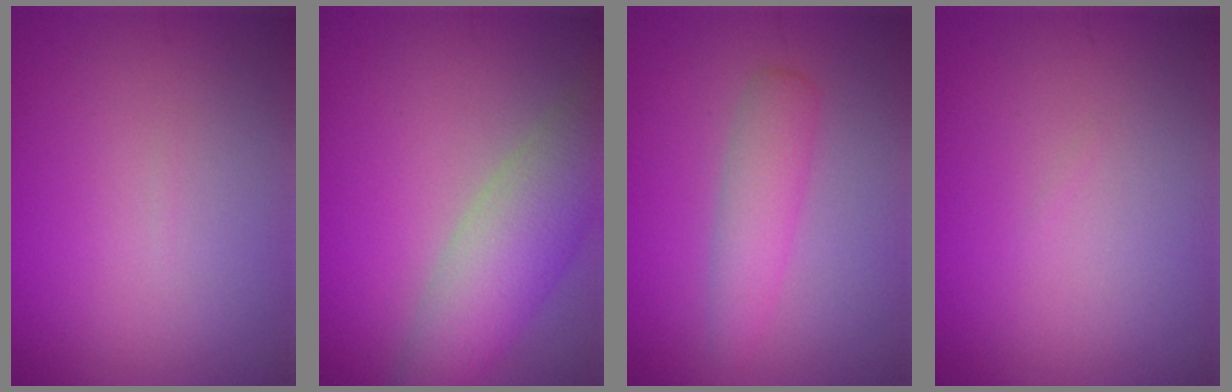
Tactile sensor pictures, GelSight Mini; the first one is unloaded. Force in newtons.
{"total": 6.6, "press": 6.6, "slide": 0.3}
{"total": 2.8, "press": 2.8, "slide": 0.1}
{"total": 0.0}